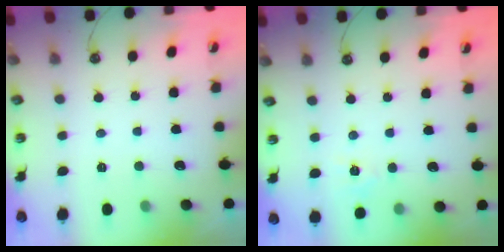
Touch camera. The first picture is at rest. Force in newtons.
{"total": 3.6, "press": 3.6, "slide": 0.4}